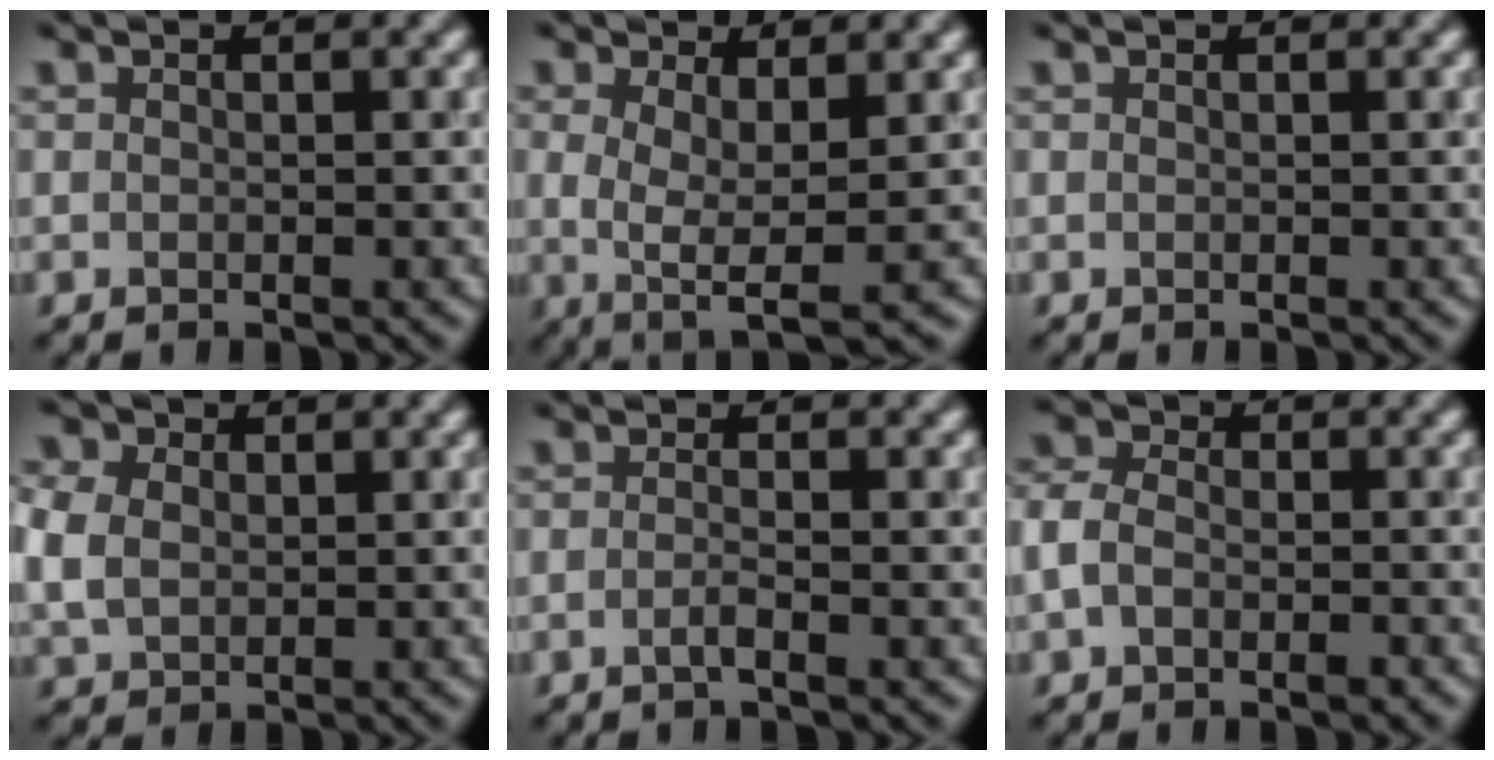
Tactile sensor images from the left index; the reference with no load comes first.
{"total": 4.0, "force": [-0.3, 1.3, 3.8], "torque": [-0.069, -0.004, -0.002]}
{"total": 0.0}
{"total": 5.4, "force": [1.2, 4.4, 2.9], "torque": [-0.096, 0.022, 0.022]}
{"total": 1.3, "force": [-0.6, 0.3, 1.0], "torque": [-0.012, 0.007, -0.015]}
{"total": 3.3, "force": [-1.3, 2.3, 2.0], "torque": [-0.042, 0.016, -0.032]}